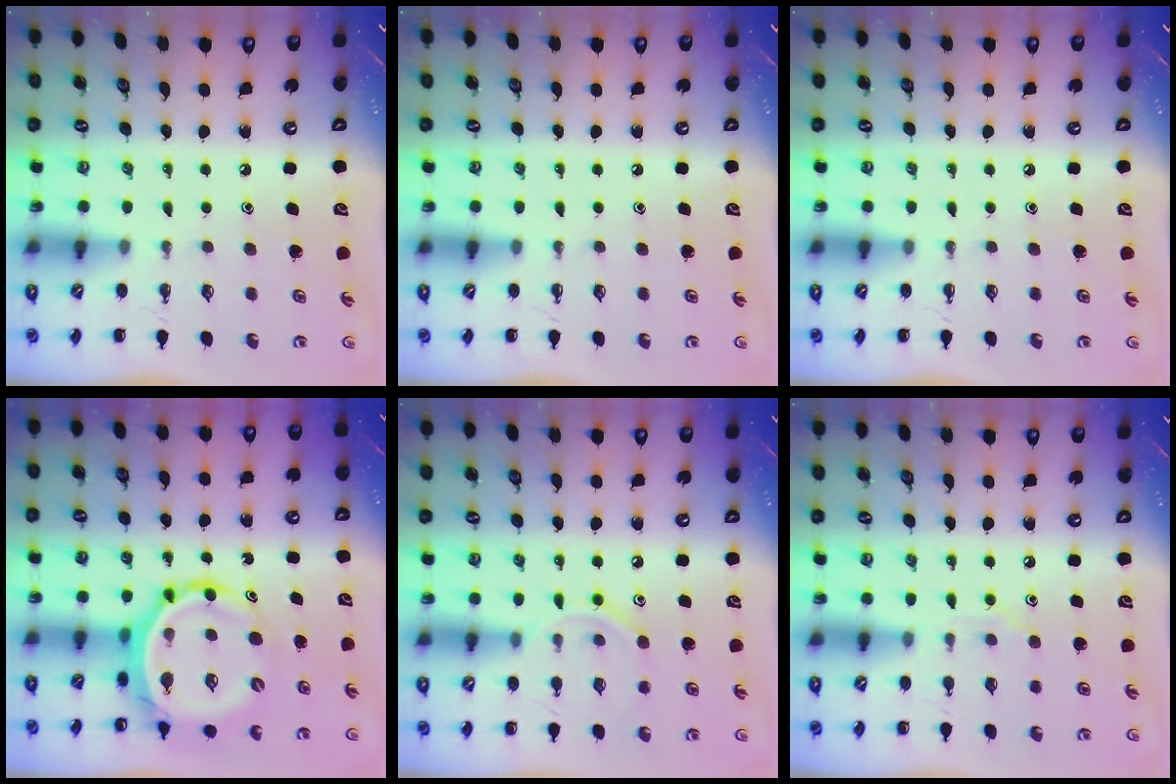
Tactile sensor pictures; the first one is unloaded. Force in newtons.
{"total": 0.0}
{"total": 0.0}
{"total": 10.1, "press": 9.5, "slide": 3.3}
{"total": 8.5, "press": 8.3, "slide": 1.6}
{"total": 6.3, "press": 6.2, "slide": 1.1}